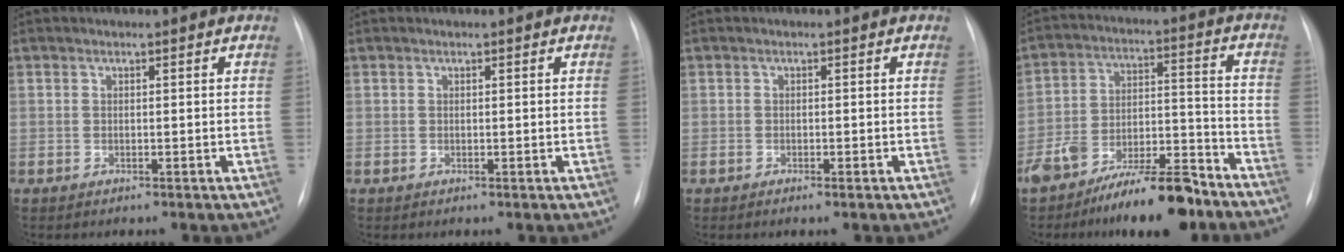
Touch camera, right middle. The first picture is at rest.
{"total": 0.0}
{"total": 1.0, "force": [-0.7, 0.2, 0.8], "torque": [-0.016, -0.001, -0.010]}
{"total": 14.4, "force": [-11.3, 3.4, 8.2], "torque": [-0.125, 0.027, -0.189]}